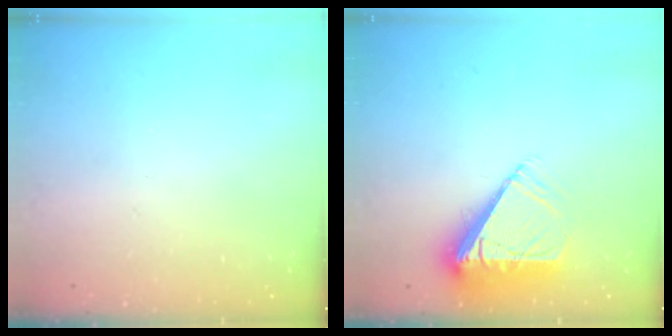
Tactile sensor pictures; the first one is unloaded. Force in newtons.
{"total": 8.7, "press": 8.6, "slide": 1.3}